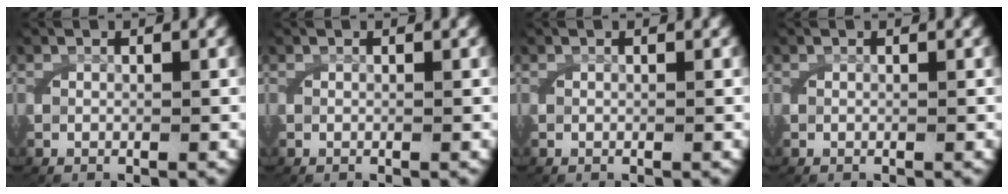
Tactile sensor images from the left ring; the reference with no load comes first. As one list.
[{"total": 0.0}, {"total": 0.0}, {"total": 0.0}]